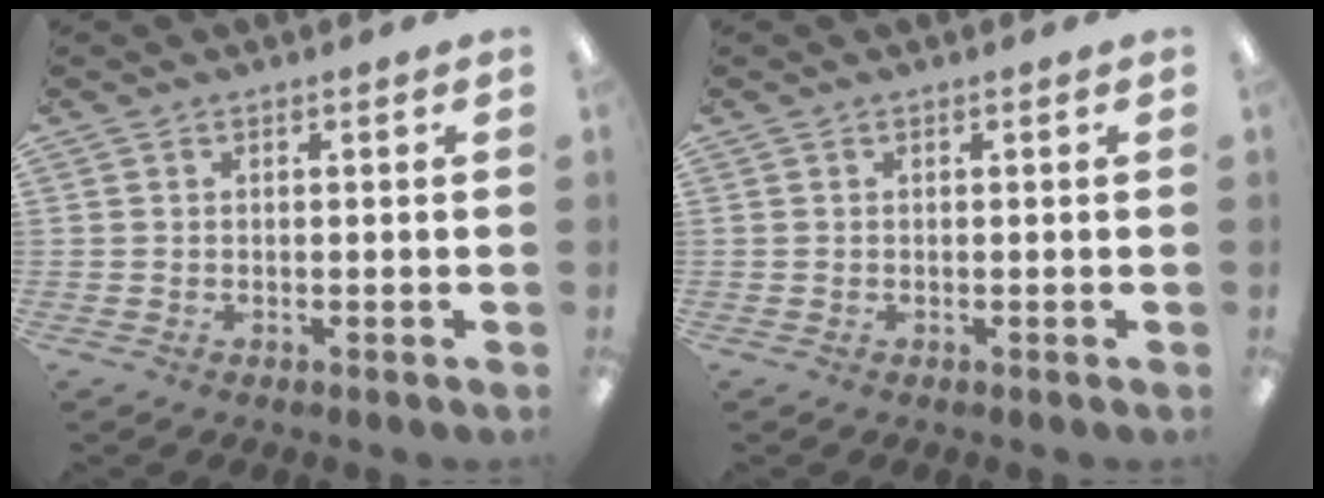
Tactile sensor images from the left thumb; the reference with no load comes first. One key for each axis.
{"total": 0.0}